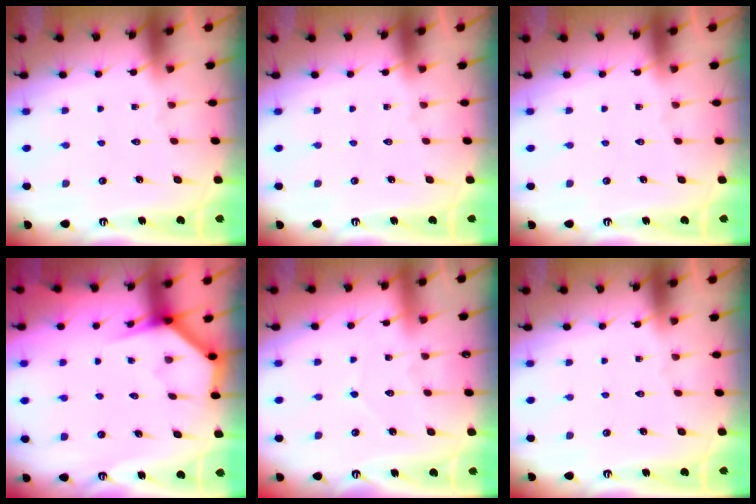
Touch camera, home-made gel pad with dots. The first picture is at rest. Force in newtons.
{"total": 0.0}
{"total": 0.0}
{"total": 3.9, "press": 3.9, "slide": 0.2}
{"total": 4.1, "press": 4.1, "slide": 0.5}
{"total": 0.0}